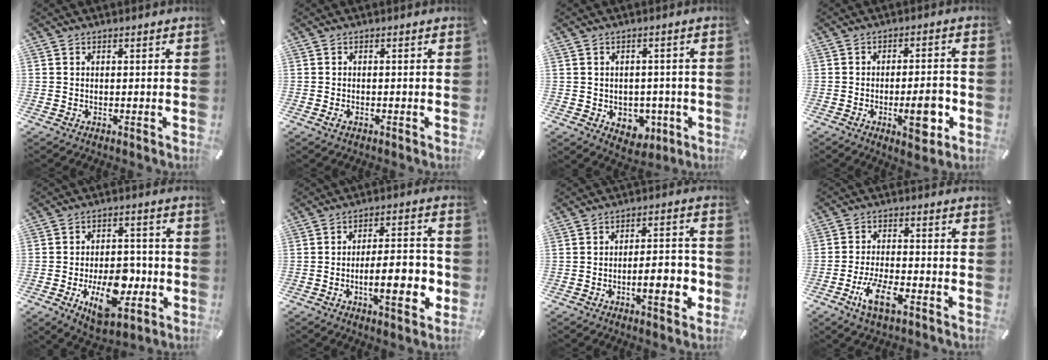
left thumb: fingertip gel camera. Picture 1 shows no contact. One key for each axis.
{"total": 1.2, "fx": -0.6, "fy": 0.6, "fz": 0.9, "tx": -0.015, "ty": 0.001, "tz": -0.011}
{"total": 5.7, "fx": -1.0, "fy": 5.0, "fz": 2.4, "tx": -0.014, "ty": 0.002, "tz": -0.016}
{"total": 10.2, "fx": -3.2, "fy": 4.0, "fz": 8.9, "tx": -0.108, "ty": 0.008, "tz": -0.046}
{"total": 14.0, "fx": -4.5, "fy": 8.2, "fz": 10.5, "tx": -0.164, "ty": 0.003, "tz": -0.075}
{"total": 14.0, "fx": -3.6, "fy": 4.9, "fz": 12.6, "tx": -0.186, "ty": 0.004, "tz": -0.059}
{"total": 10.3, "fx": -3.2, "fy": 3.7, "fz": 9.0, "tx": -0.114, "ty": 0.007, "tz": -0.052}
{"total": 8.6, "fx": -4.3, "fy": 3.5, "fz": 6.5, "tx": -0.146, "ty": 0.006, "tz": -0.081}